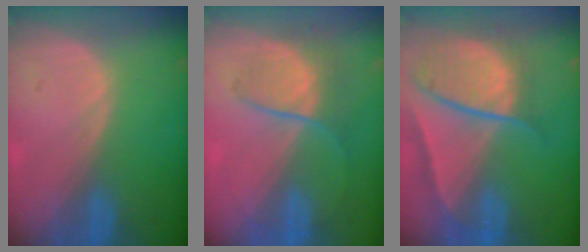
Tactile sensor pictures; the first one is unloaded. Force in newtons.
{"total": 6.6, "press": 6.2, "slide": 2.3}
{"total": 10.2, "press": 8.6, "slide": 5.4}